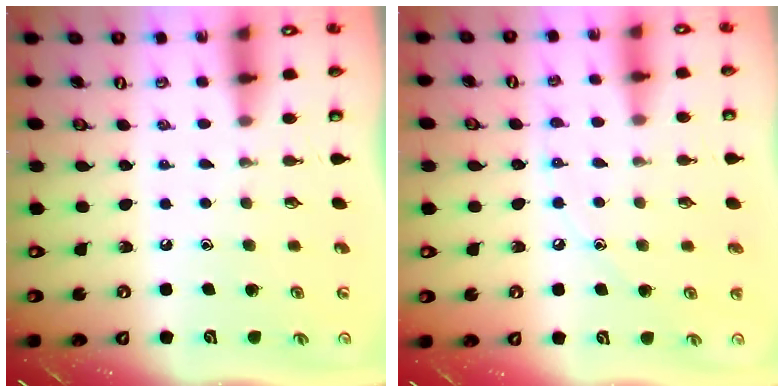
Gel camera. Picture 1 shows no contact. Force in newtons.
{"total": 6.3, "press": 6.2, "slide": 0.7}